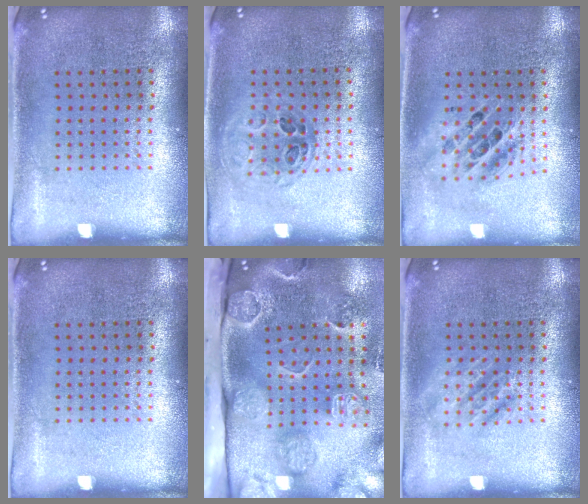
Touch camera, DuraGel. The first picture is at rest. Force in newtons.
{"total": 0.9, "press": 0.9, "slide": 0.2}
{"total": 1.7, "press": 1.4, "slide": 1.0}
{"total": 0.0}
{"total": 4.5, "press": 3.3, "slide": 3.1}
{"total": 1.8, "press": 1.8, "slide": 0.3}